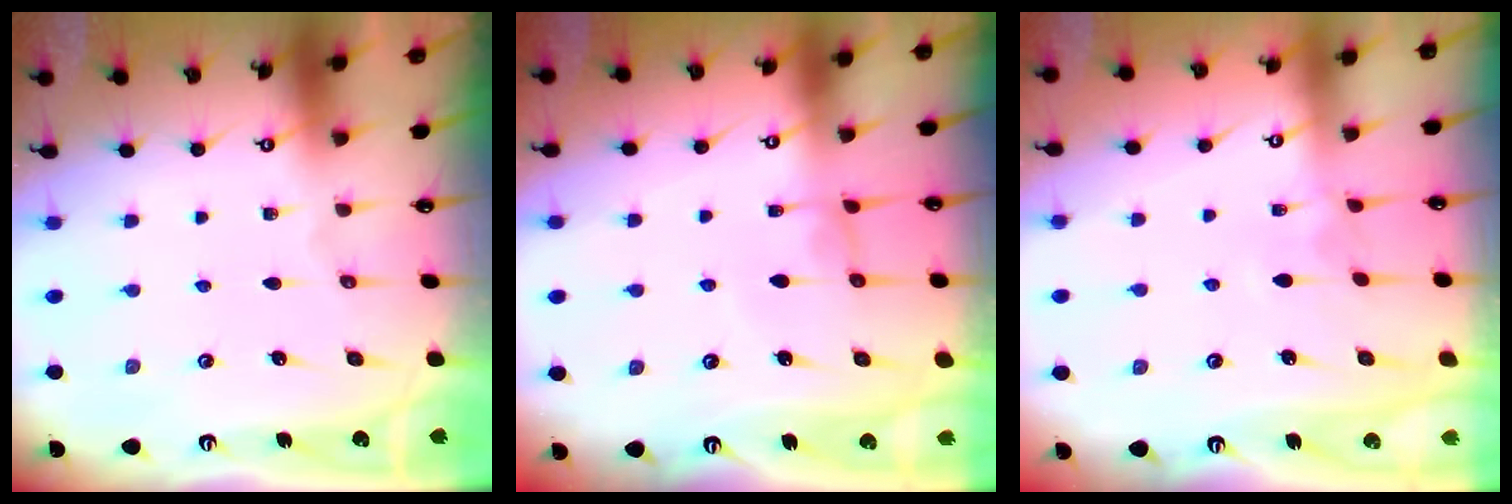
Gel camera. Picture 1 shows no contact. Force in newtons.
{"total": 0.0}
{"total": 3.4, "press": 3.4, "slide": 0.2}